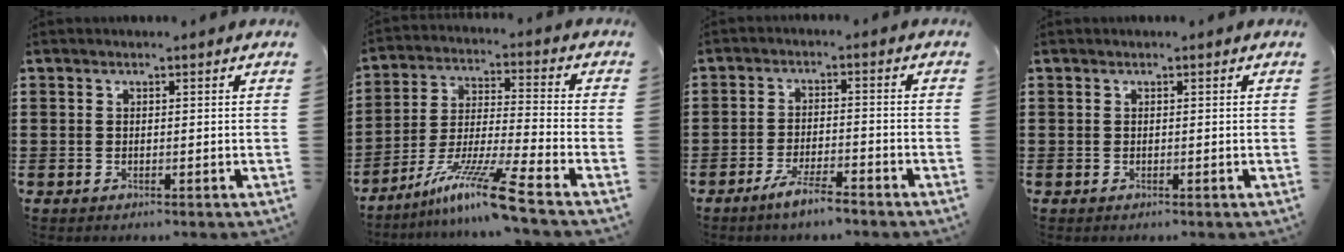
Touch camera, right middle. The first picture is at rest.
{"total": 11.3, "force": [-8.3, -0.1, 7.6], "torque": [-0.148, 0.002, -0.166]}
{"total": 4.4, "force": [-3.5, 0.4, 2.6], "torque": [-0.056, -0.001, -0.067]}
{"total": 0.0}